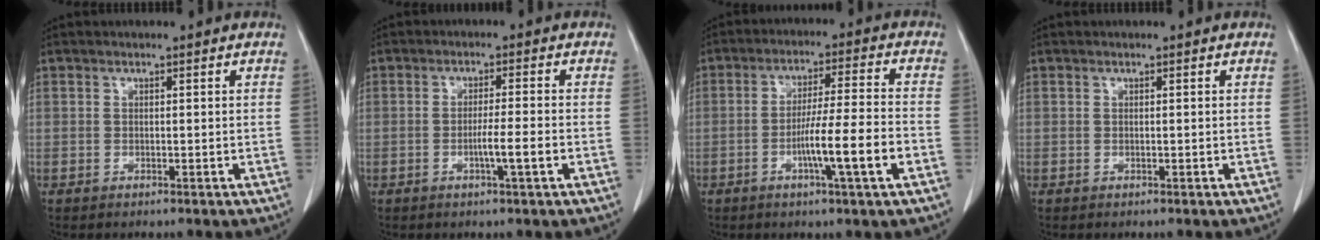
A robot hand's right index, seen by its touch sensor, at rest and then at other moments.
{"total": 3.8, "force": [-1.3, -0.5, 3.5], "torque": [-0.058, -0.003, -0.021]}
{"total": 9.6, "force": [-3.4, -0.6, 9.0], "torque": [-0.154, -0.003, -0.058]}
{"total": 0.0}